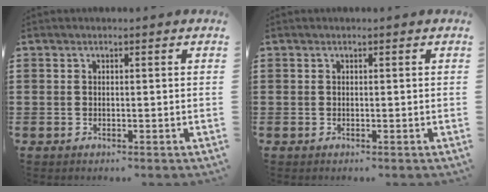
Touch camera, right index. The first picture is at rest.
{"total": 0.0}